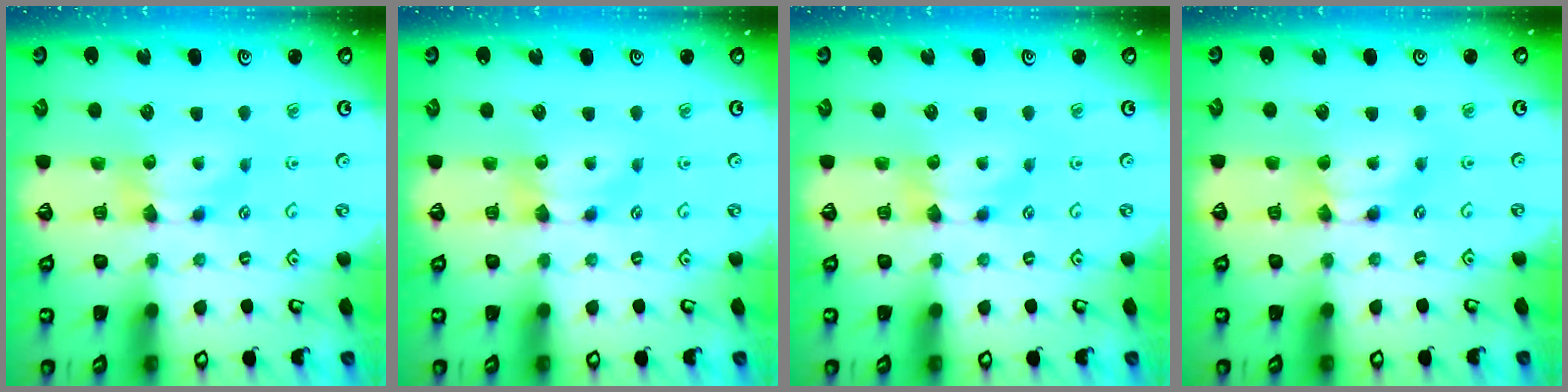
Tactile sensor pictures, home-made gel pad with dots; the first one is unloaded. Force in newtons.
{"total": 0.0}
{"total": 0.0}
{"total": 1.5, "press": 1.5, "slide": 0.1}